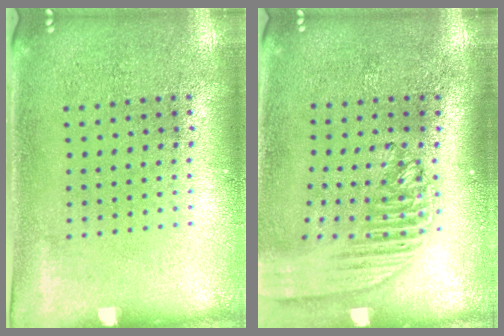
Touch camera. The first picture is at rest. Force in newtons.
{"total": 2.1, "press": 1.6, "slide": 1.3}